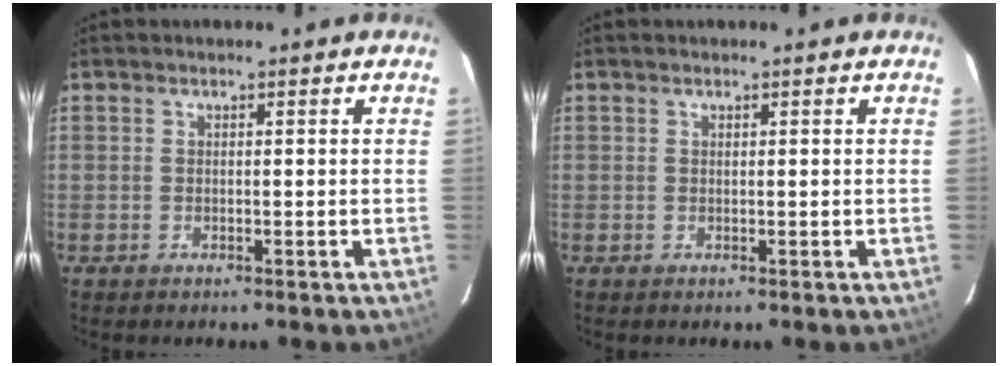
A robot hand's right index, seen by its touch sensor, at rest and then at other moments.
{"total": 0.0}